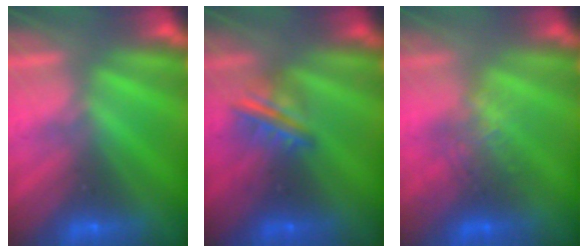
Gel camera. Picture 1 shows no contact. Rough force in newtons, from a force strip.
{"total": 3.0}
{"total": 2.6}